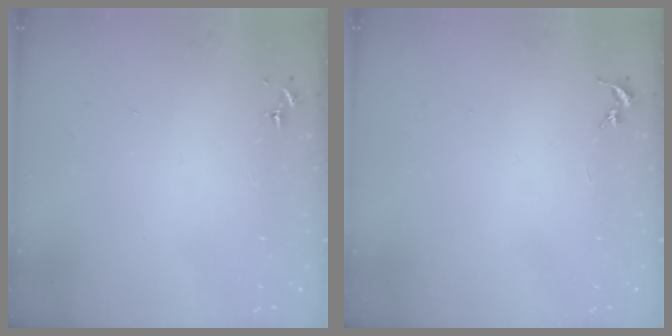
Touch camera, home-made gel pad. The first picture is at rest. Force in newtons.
{"total": 0.0}